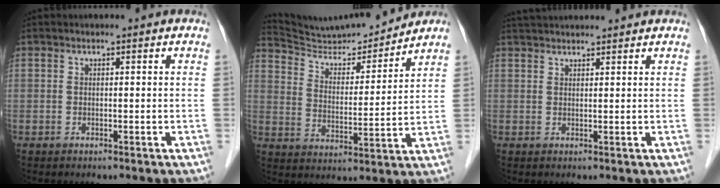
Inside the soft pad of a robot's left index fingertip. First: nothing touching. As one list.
[{"total": 13.5, "force": [13.2, 1.0, 2.6], "torque": [-0.052, 0.002, 0.223]}, {"total": 8.2, "force": [7.5, -0.2, 3.3], "torque": [-0.057, 0.040, 0.114]}]